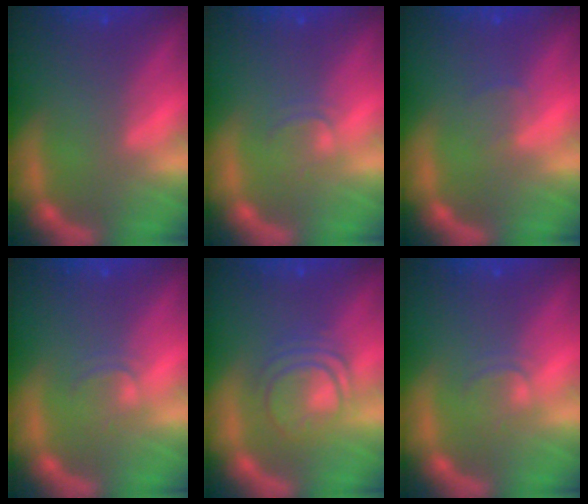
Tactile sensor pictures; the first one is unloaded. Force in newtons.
{"total": 1.4}
{"total": 1.0}
{"total": 1.4}
{"total": 5.0}
{"total": 1.4}